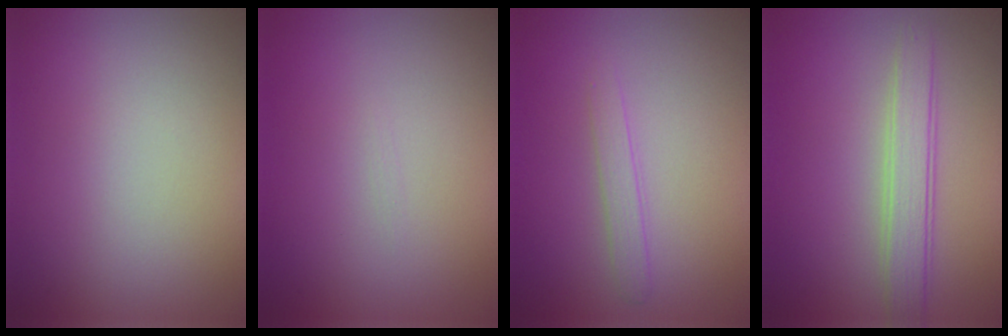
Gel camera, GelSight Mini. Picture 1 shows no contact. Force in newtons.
{"total": 0.0}
{"total": 1.3, "press": 1.3, "slide": 0.1}
{"total": 2.9, "press": 2.9, "slide": 0.1}